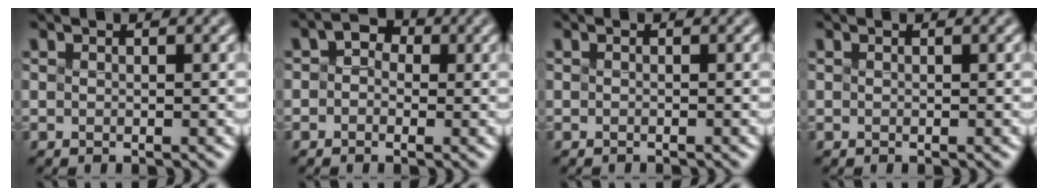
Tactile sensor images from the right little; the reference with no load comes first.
{"total": 1.2, "force": [-0.3, 1.0, 0.6], "torque": [-0.007, 0.008, -0.004]}
{"total": 0.9, "force": [-0.9, -0.1, 0.0], "torque": [0.004, -0.009, -0.013]}
{"total": 0.0}